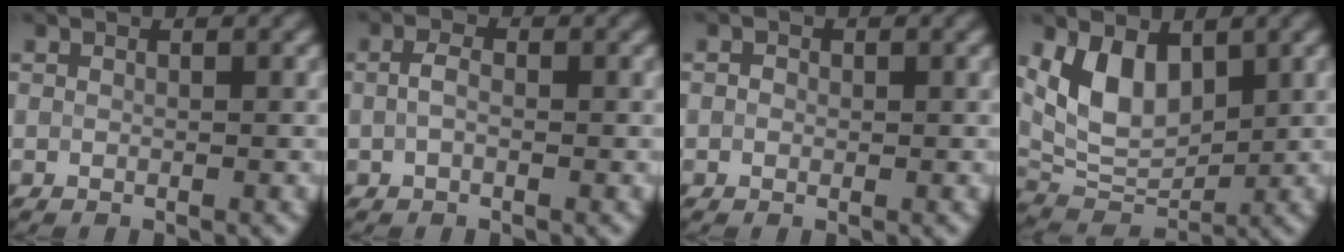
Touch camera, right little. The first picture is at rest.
{"total": 1.5, "force": [-0.1, 0.7, 1.3], "torque": [-0.031, 0.008, -0.007]}
{"total": 0.7, "force": [0.1, 0.6, 0.3], "torque": [-0.005, 0.002, -0.003]}
{"total": 5.9, "force": [2.2, 3.4, 4.2], "torque": [-0.081, -0.006, 0.045]}